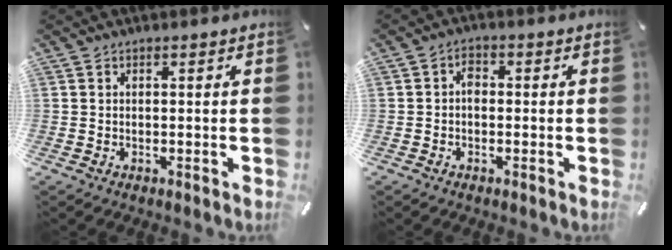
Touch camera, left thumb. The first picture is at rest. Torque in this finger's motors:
{"motor_torque": [-0.23, 0.35, -0.01, -0.18, 0.08]}